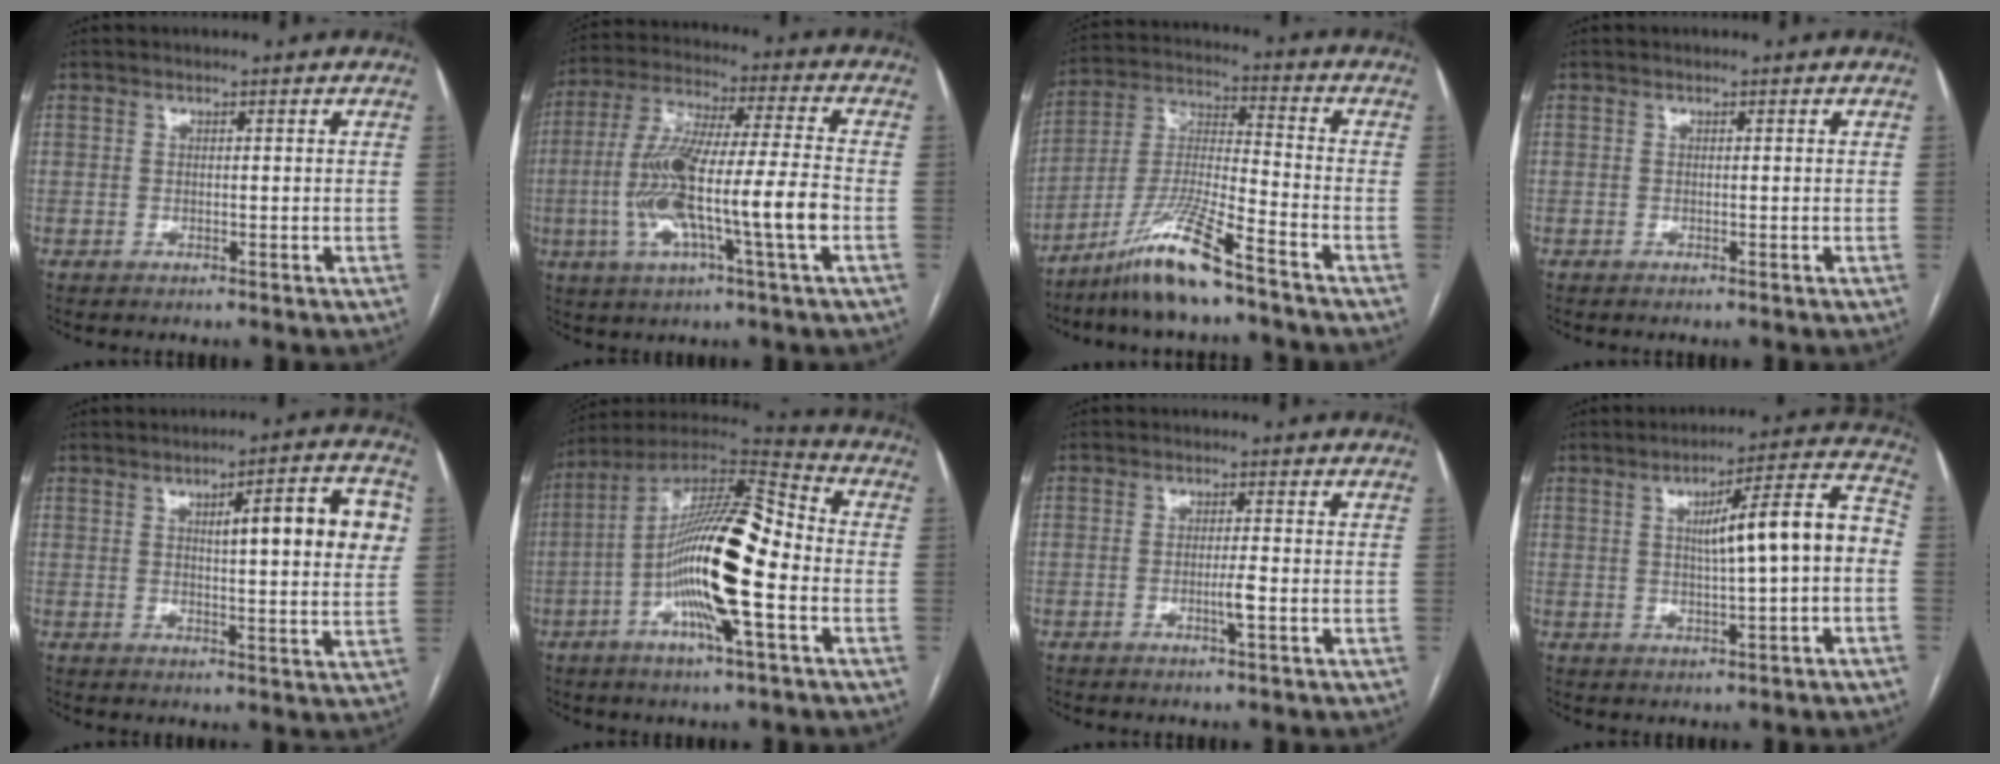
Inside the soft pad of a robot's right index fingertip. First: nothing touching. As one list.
[{"total": 15.7, "force": [-3.5, 0.8, 15.3], "torque": [-0.300, 0.007, -0.064]}, {"total": 11.8, "force": [-8.6, 0.1, 8.0], "torque": [-0.168, -0.018, -0.167]}, {"total": 0.0}, {"total": 11.4, "force": [3.1, 1.7, 10.9], "torque": [-0.142, 0.015, 0.038]}, {"total": 19.3, "force": [-3.8, 2.9, 18.7], "torque": [-0.340, 0.009, -0.068]}, {"total": 2.4, "force": [-0.7, -0.1, 2.3], "torque": [-0.041, -0.001, -0.010]}, {"total": 11.6, "force": [0.1, 1.0, 11.5], "torque": [-0.160, 0.032, 0.002]}]